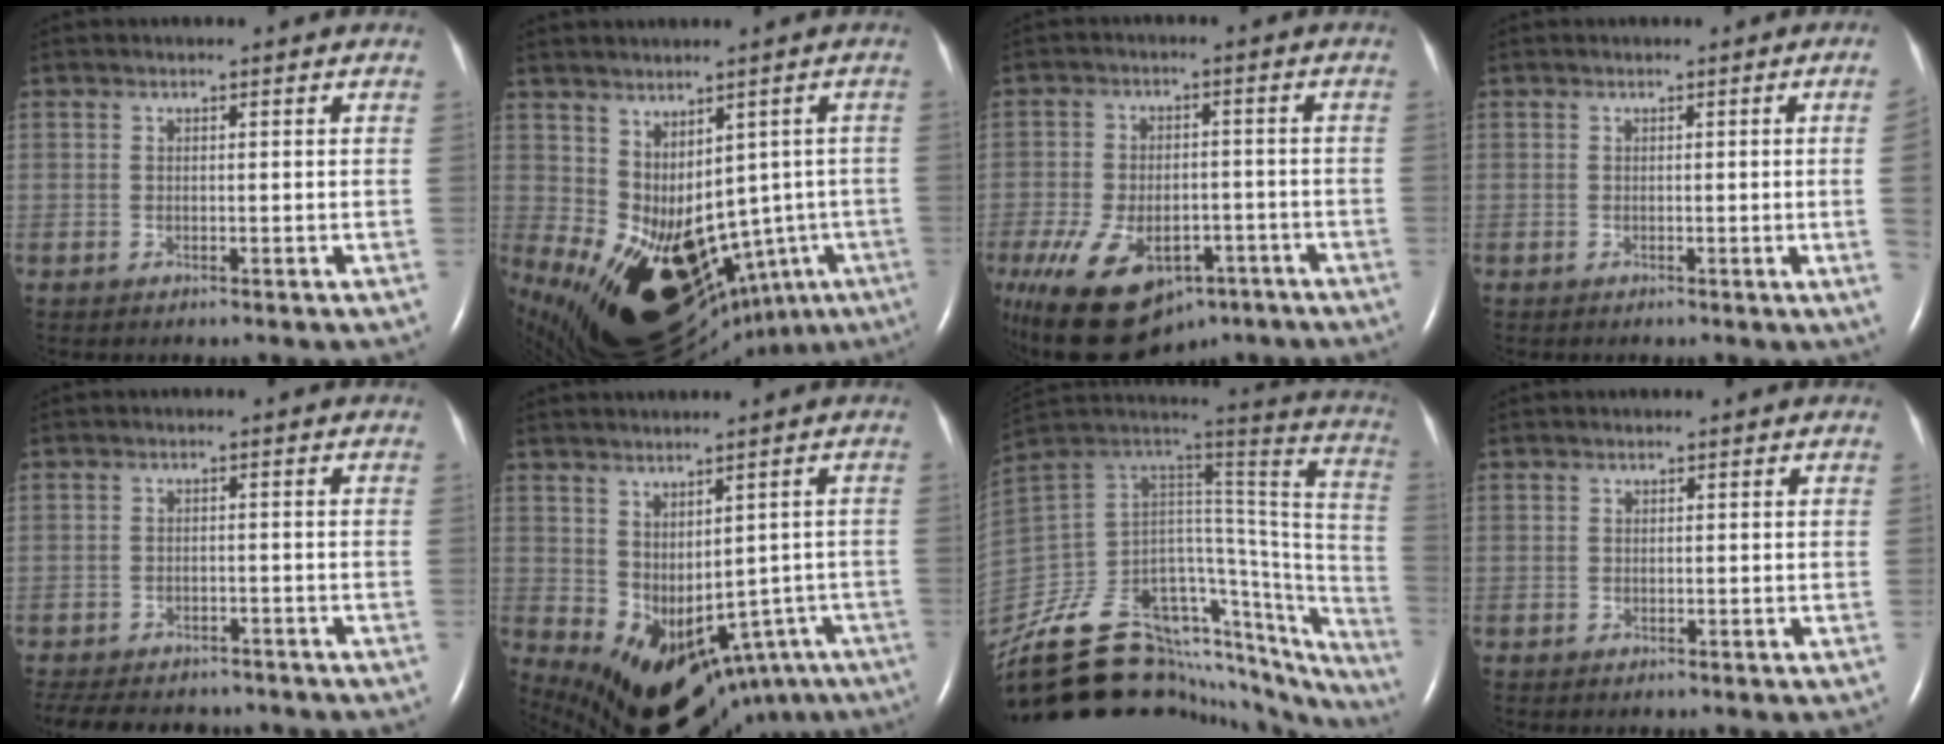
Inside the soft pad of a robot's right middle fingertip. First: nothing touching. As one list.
[{"total": 19.6, "force": [-7.9, 11.2, 14.0], "torque": [-0.186, -0.017, -0.075]}, {"total": 15.1, "force": [-9.2, 8.6, 8.3], "torque": [-0.195, -0.007, -0.138]}, {"total": 3.2, "force": [-0.1, -1.6, 2.8], "torque": [-0.035, -0.006, 0.001]}, {"total": 12.8, "force": [-11.1, 4.5, 4.3], "torque": [-0.095, -0.002, -0.143]}, {"total": 13.8, "force": [-6.7, 8.4, 8.6], "torque": [-0.120, 0.006, -0.064]}, {"total": 32.0, "force": [-25.7, 11.3, 15.3], "torque": [-0.152, 0.067, -0.355]}, {"total": 0.0}]